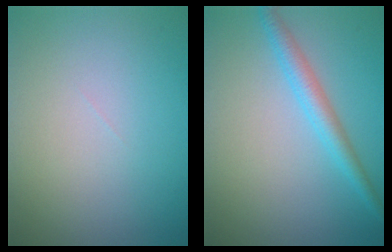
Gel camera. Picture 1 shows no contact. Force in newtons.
{"total": 2.5, "press": 2.5, "slide": 0.1}